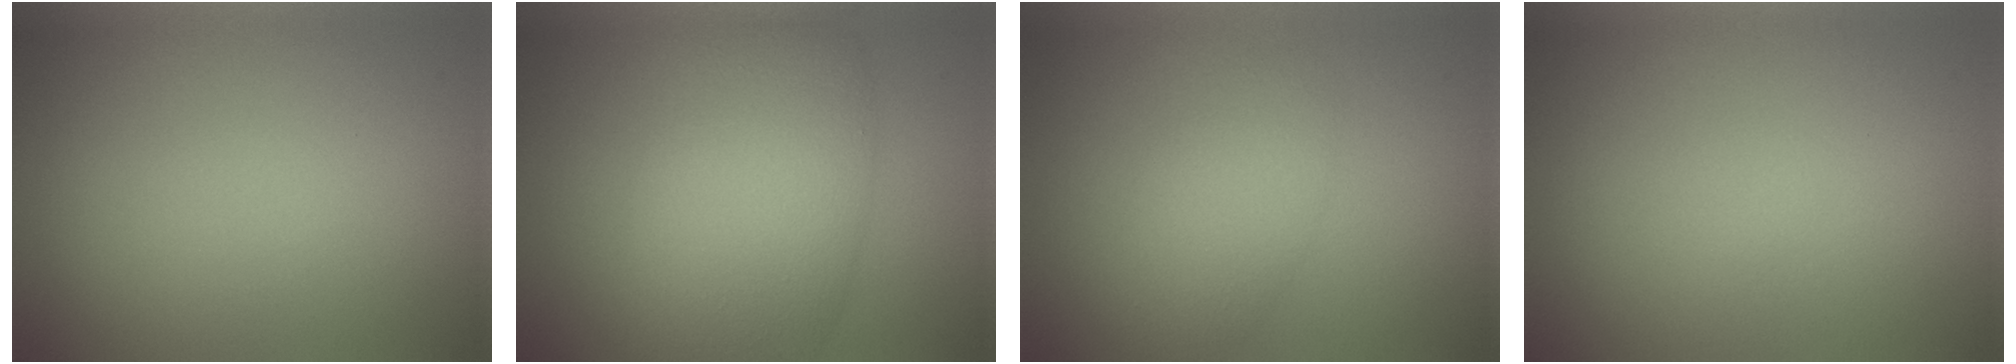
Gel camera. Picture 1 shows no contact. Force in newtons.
{"total": 8.0, "press": 8.0, "slide": 0.4}
{"total": 3.0, "press": 3.0, "slide": 0.2}
{"total": 0.0}